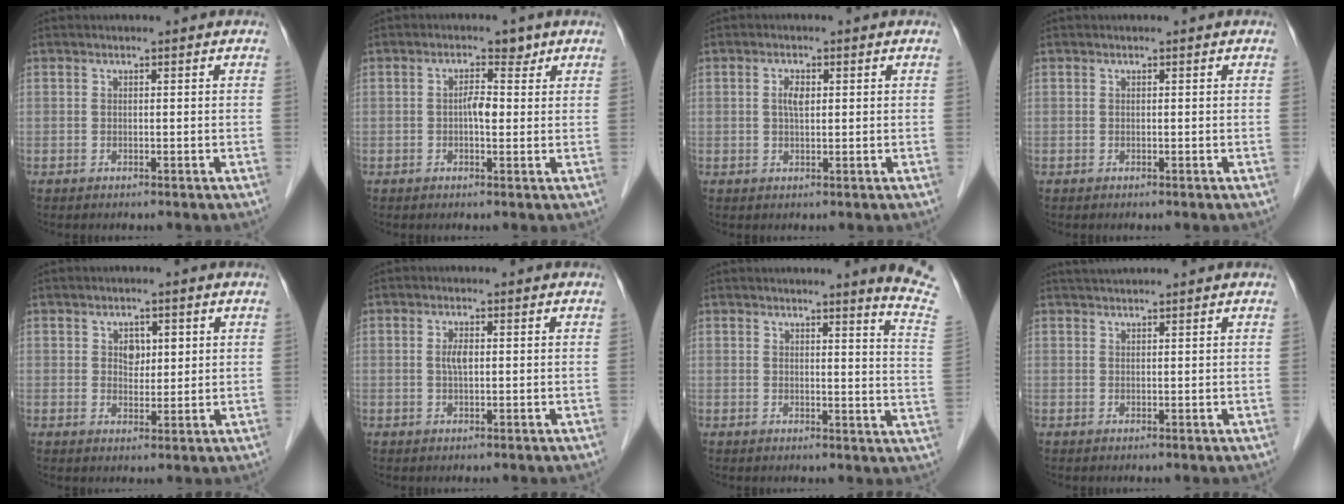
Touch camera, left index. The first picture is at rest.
{"total": 2.6, "force": [0.5, 1.4, 2.1], "torque": [-0.039, 0.013, 0.006]}
{"total": 2.1, "force": [0.4, 0.8, 1.9], "torque": [-0.040, 0.004, 0.009]}
{"total": 0.0}
{"total": 3.2, "force": [1.1, 2.1, 2.1], "torque": [-0.031, 0.006, 0.018]}
{"total": 1.9, "force": [0.1, 0.5, 1.8], "torque": [-0.040, 0.001, 0.004]}
{"total": 8.6, "force": [7.8, -1.8, 3.2], "torque": [-0.032, -0.077, 0.062]}
{"total": 1.9, "force": [1.8, -0.4, 0.5], "torque": [-0.006, 0.015, 0.038]}